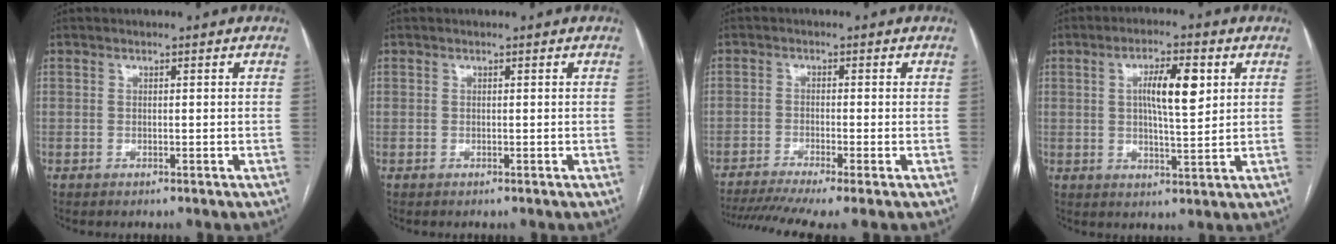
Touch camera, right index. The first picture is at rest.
{"total": 0.0}
{"total": 10.2, "force": [-7.8, -0.1, 6.6], "torque": [-0.102, -0.011, -0.125]}
{"total": 7.7, "force": [2.1, 1.6, 7.2], "torque": [-0.125, 0.009, 0.036]}